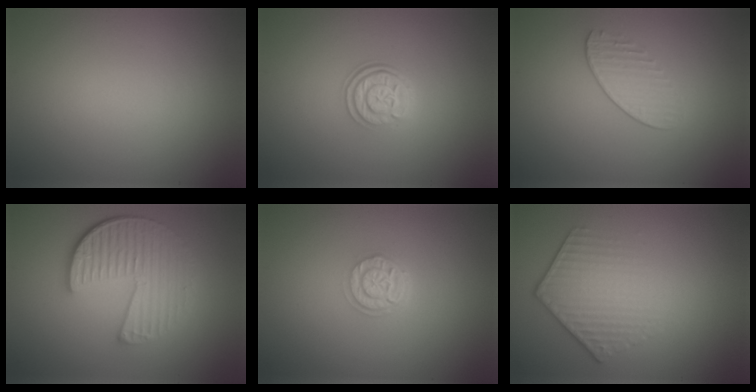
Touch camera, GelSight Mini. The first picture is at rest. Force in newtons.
{"total": 3.2, "press": 2.5, "slide": 2.0}
{"total": 1.6, "press": 1.1, "slide": 1.2}
{"total": 5.8, "press": 4.2, "slide": 4.0}
{"total": 2.9, "press": 2.3, "slide": 1.8}
{"total": 4.4, "press": 3.2, "slide": 3.1}